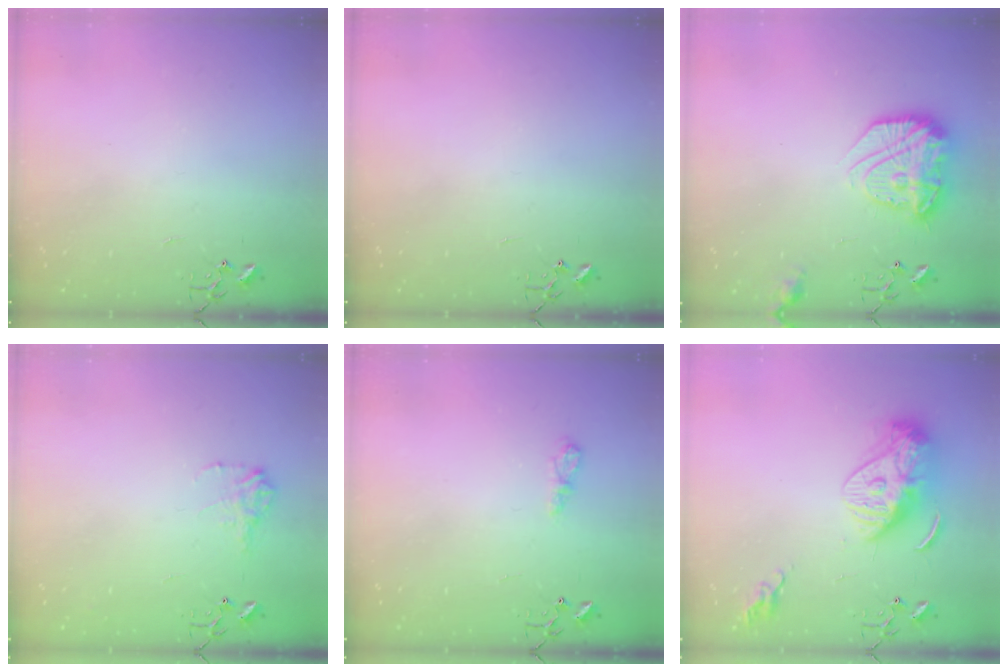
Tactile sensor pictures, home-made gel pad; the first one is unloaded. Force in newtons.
{"total": 0.0}
{"total": 18.4, "press": 18.3, "slide": 1.4}
{"total": 9.3, "press": 9.3, "slide": 0.3}
{"total": 5.5, "press": 5.5, "slide": 0.6}
{"total": 15.5, "press": 15.4, "slide": 1.3}